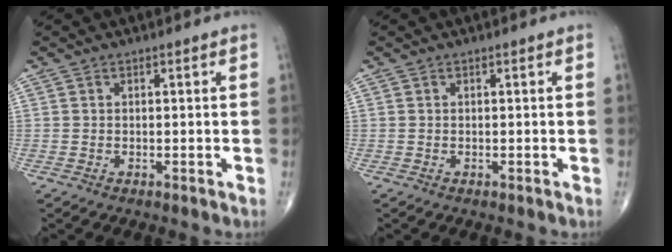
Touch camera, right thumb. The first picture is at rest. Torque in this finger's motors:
{"motor_torque": [0.66, 0.66, -0.06, 0.06, 0.00]}